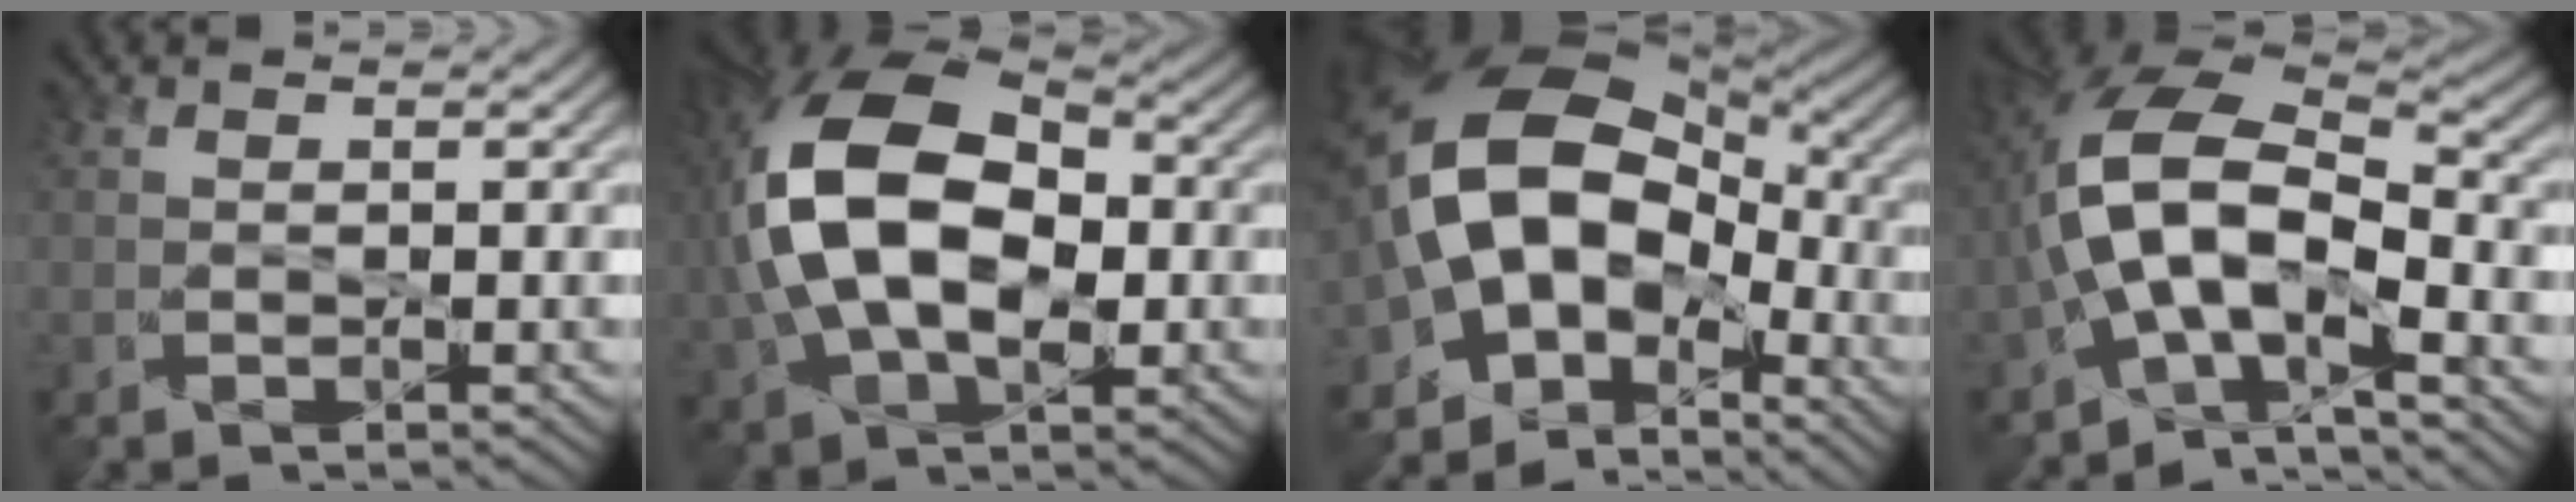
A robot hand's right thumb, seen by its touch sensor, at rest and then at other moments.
{"total": 14.6, "force": [0.6, 9.2, 11.3], "torque": [-0.249, 0.017, 0.003]}
{"total": 15.9, "force": [-1.5, 10.8, 11.5], "torque": [-0.204, 0.007, -0.029]}
{"total": 11.4, "force": [-3.2, 5.1, 9.7], "torque": [-0.189, 0.009, -0.070]}